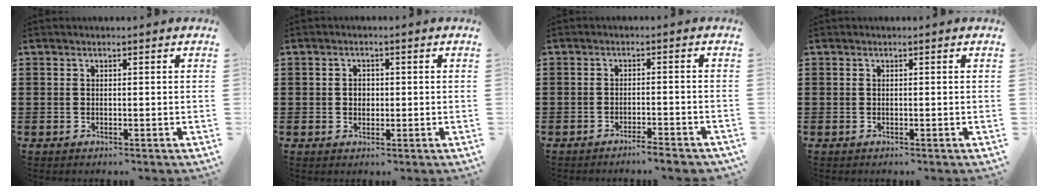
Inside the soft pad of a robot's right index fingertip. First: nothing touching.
{"total": 1.7, "force": [0.1, 1.4, 0.9], "torque": [-0.021, 0.008, -0.001]}
{"total": 2.6, "force": [-2.4, -0.2, 1.2], "torque": [-0.019, 0.000, -0.046]}
{"total": 0.0}